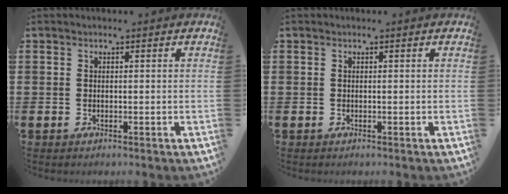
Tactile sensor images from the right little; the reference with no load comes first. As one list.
[{"total": 0.0}]